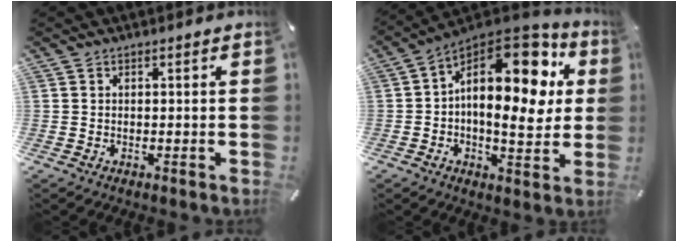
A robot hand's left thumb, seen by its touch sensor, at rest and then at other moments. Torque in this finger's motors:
{"motor_torque": [0.63, 0.53, 1.12, 0.55, 0.21]}